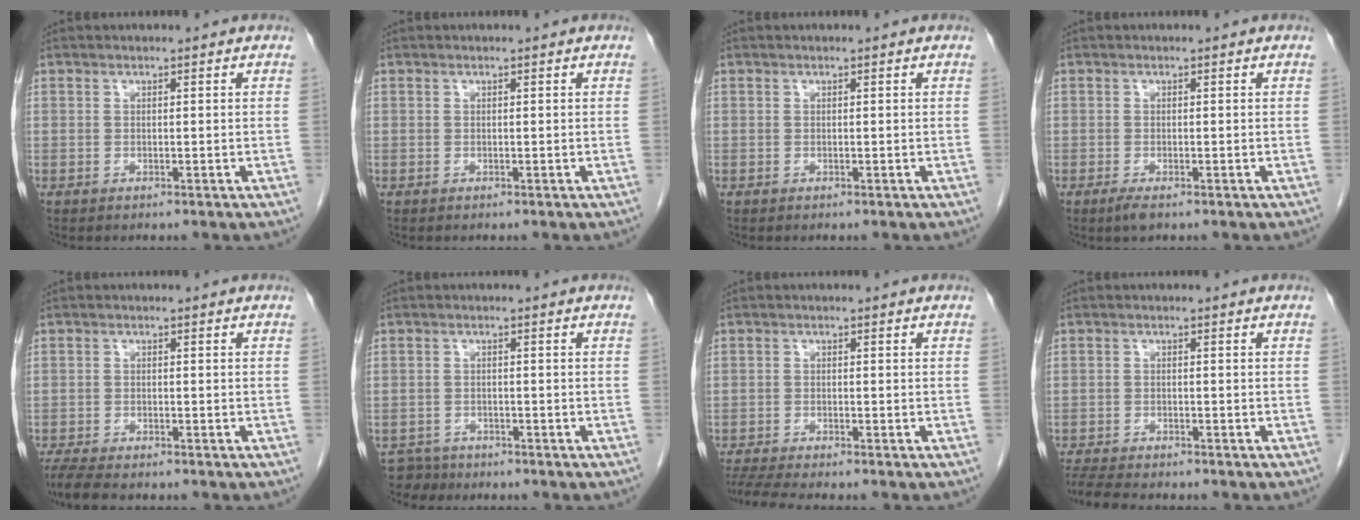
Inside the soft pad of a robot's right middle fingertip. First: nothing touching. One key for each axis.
{"total": 0.0}
{"total": 0.0}
{"total": 1.7, "fx": -1.1, "fy": 0.3, "fz": 1.2, "tx": -0.028, "ty": -0.005, "tz": -0.019}
{"total": 5.5, "fx": -4.7, "fy": 0.9, "fz": 2.7, "tx": -0.054, "ty": -0.018, "tz": -0.079}
{"total": 2.6, "fx": -2.2, "fy": 1.0, "fz": -0.9, "tx": 0.011, "ty": -0.002, "tz": -0.041}
{"total": 5.6, "fx": -5.0, "fy": -0.7, "fz": 2.4, "tx": -0.044, "ty": -0.019, "tz": -0.086}
{"total": 6.8, "fx": -6.2, "fy": 0.7, "fz": 2.7, "tx": -0.049, "ty": -0.017, "tz": -0.102}